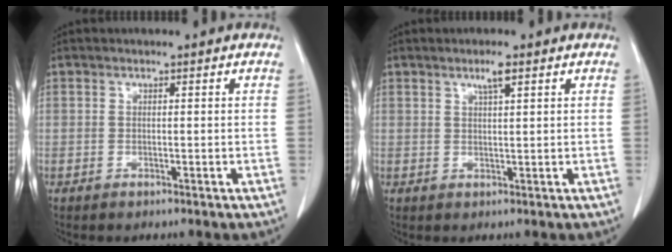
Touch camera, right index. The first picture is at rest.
{"total": 2.2, "force": [1.3, 0.1, 1.8], "torque": [-0.036, 0.000, 0.025]}